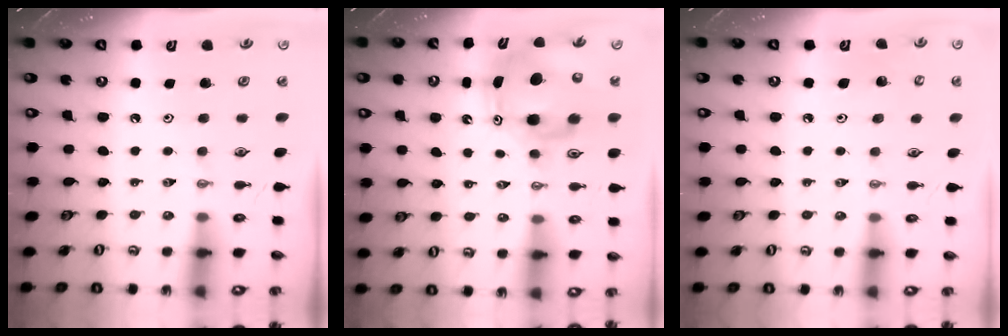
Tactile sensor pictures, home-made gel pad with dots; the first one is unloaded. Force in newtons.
{"total": 9.5, "press": 9.2, "slide": 2.1}
{"total": 5.5, "press": 5.3, "slide": 1.1}